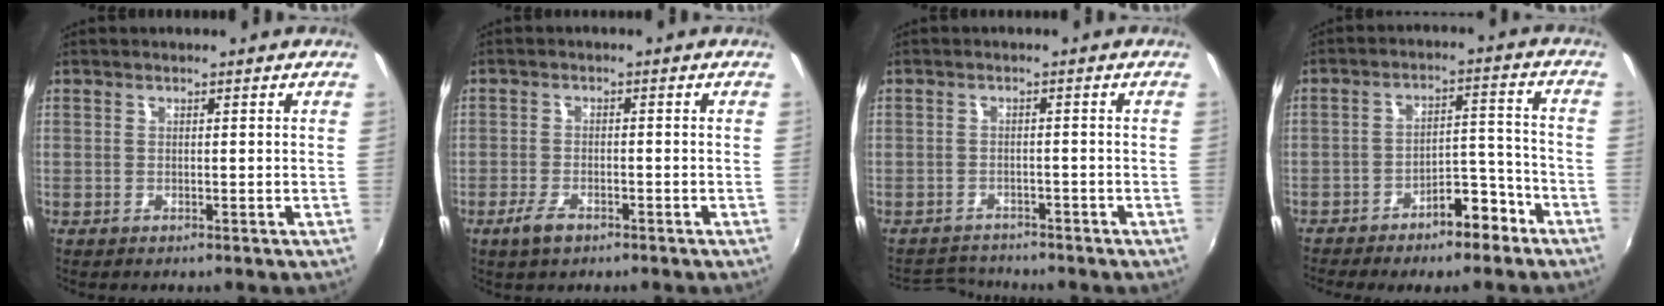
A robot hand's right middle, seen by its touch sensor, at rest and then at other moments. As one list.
[{"total": 4.0, "force": [-2.7, 1.6, 2.4], "torque": [-0.062, -0.007, -0.052]}, {"total": 3.6, "force": [-3.3, 1.4, 0.0], "torque": [-0.011, 0.004, -0.056]}, {"total": 8.4, "force": [-6.4, 3.2, 4.5], "torque": [-0.072, 0.025, -0.087]}]